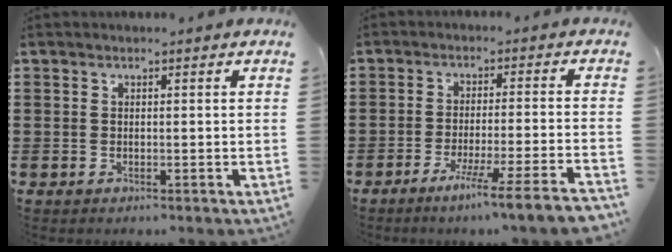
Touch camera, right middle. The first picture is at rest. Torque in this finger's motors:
{"motor_torque": [1.28, -0.86, 0.16, 0.07]}